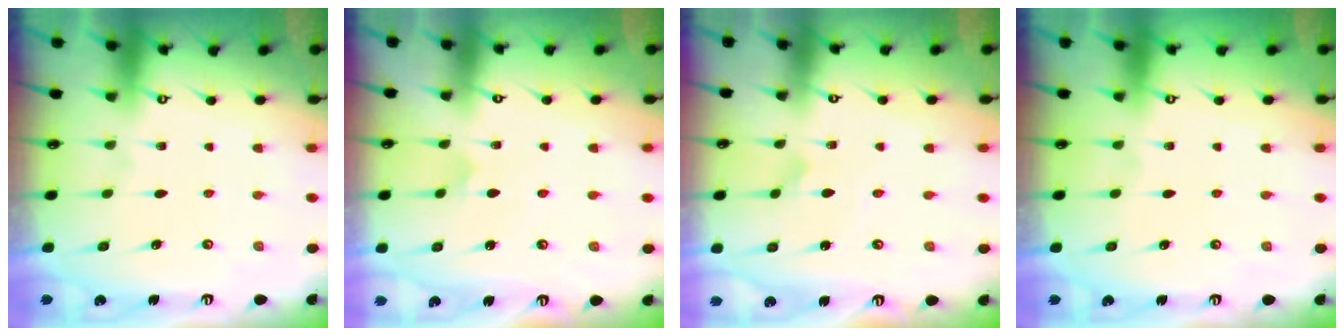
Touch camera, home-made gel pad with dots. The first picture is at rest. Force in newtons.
{"total": 3.0, "press": 3.0, "slide": 0.2}
{"total": 1.7, "press": 1.7, "slide": 0.1}
{"total": 0.0}